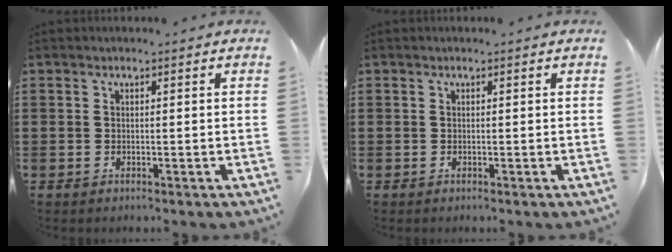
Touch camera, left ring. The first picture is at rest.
{"total": 0.0}